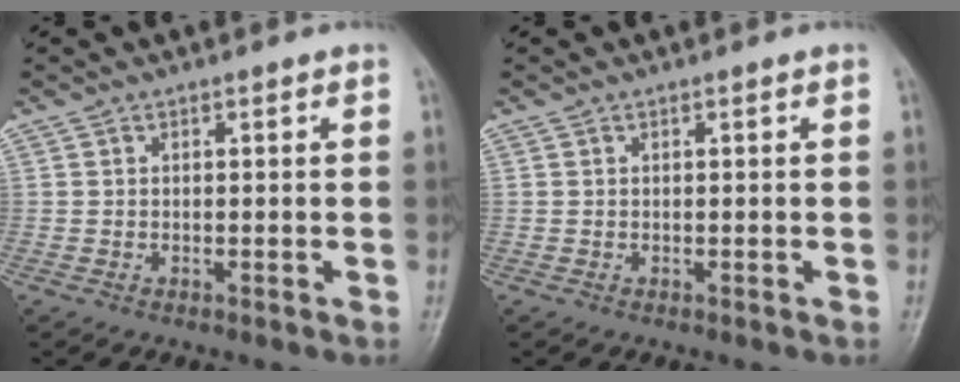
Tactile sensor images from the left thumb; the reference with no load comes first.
{"total": 0.0}